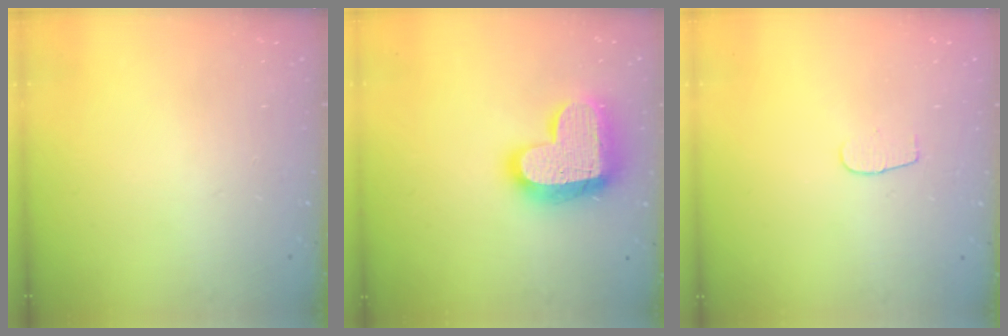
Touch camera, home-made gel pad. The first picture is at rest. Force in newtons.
{"total": 19.8, "press": 19.8, "slide": 1.5}
{"total": 3.6, "press": 3.6, "slide": 0.4}